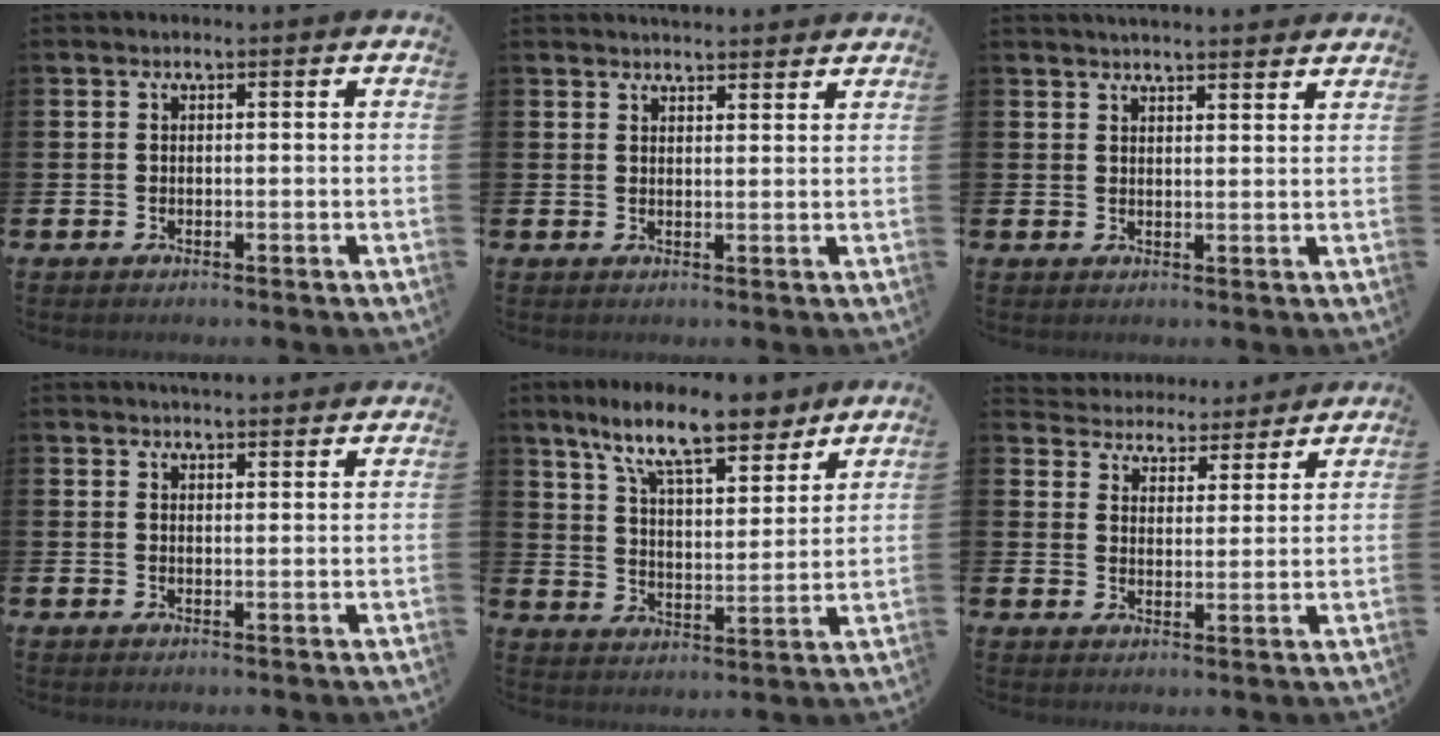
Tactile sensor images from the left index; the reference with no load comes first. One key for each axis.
{"total": 2.9, "fx": 2.9, "fy": 0.2, "fz": -0.1, "tx": 0.010, "ty": -0.017, "tz": 0.050}
{"total": 3.2, "fx": 3.2, "fy": -0.1, "fz": 0.2, "tx": -0.004, "ty": -0.016, "tz": 0.056}
{"total": 2.9, "fx": 2.9, "fy": 0.2, "fz": 0.0, "tx": -0.001, "ty": -0.014, "tz": 0.053}
{"total": 12.1, "fx": 10.0, "fy": 2.7, "fz": 6.2, "tx": -0.135, "ty": -0.042, "tz": 0.175}
{"total": 4.4, "fx": 4.2, "fy": 1.3, "fz": -0.5, "tx": -0.008, "ty": -0.039, "tz": 0.070}